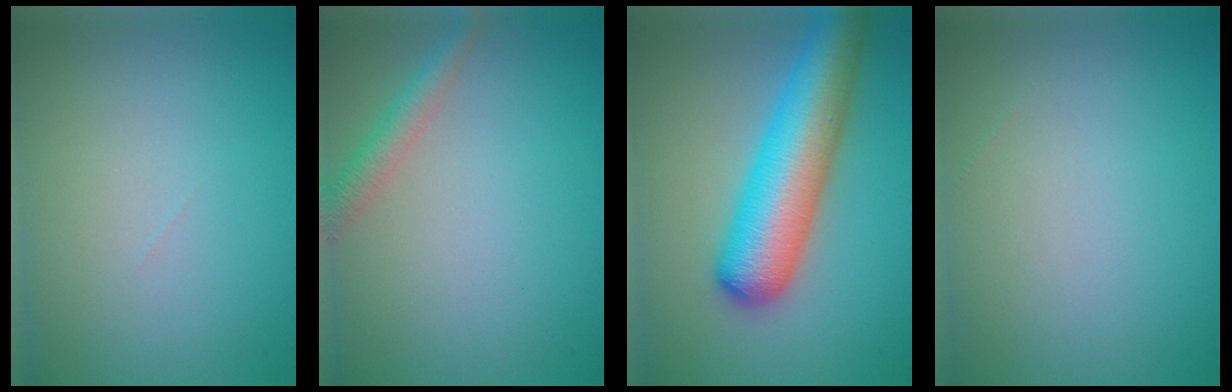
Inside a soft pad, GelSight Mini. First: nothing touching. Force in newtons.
{"total": 2.4, "press": 2.4, "slide": 0.1}
{"total": 9.0, "press": 9.0, "slide": 0.3}
{"total": 0.0}